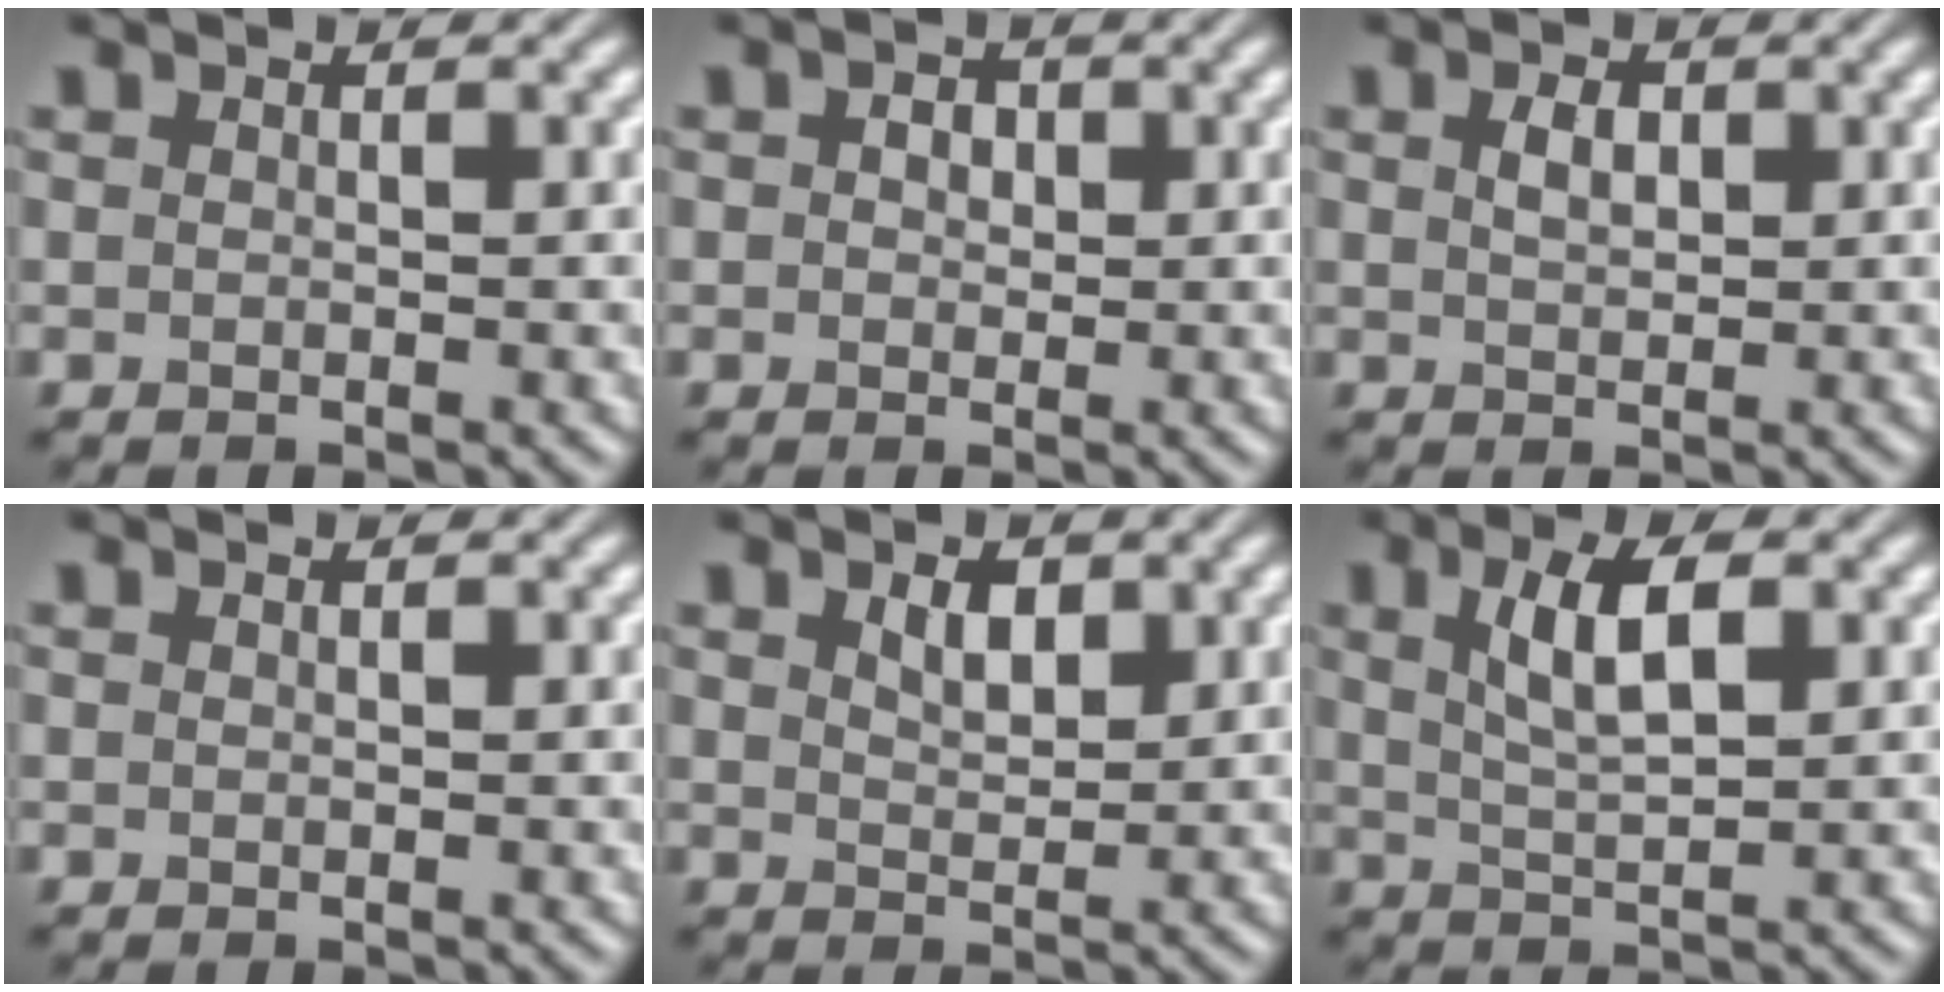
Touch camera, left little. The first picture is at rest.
{"total": 2.0, "force": [0.5, 1.5, 1.2], "torque": [-0.014, 0.007, -0.003]}
{"total": 2.0, "force": [0.6, 1.2, 1.5], "torque": [-0.030, 0.002, 0.012]}
{"total": 0.0}
{"total": 2.4, "force": [1.1, 1.3, 1.6], "torque": [-0.031, 0.001, 0.022]}
{"total": 4.9, "force": [1.6, 1.8, 4.2], "torque": [-0.085, 0.005, 0.029]}